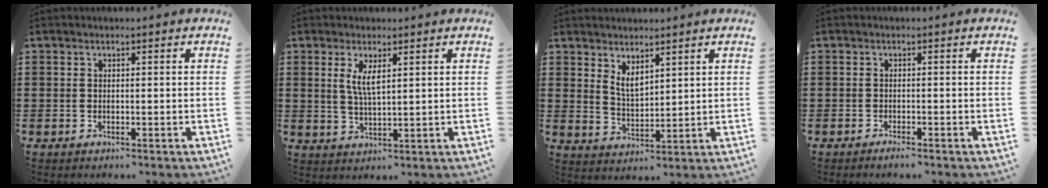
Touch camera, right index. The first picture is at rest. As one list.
[{"total": 3.8, "force": [1.3, 1.0, 3.4], "torque": [-0.072, 0.002, 0.022]}, {"total": 3.4, "force": [2.5, 1.5, 1.8], "torque": [-0.043, 0.001, 0.045]}, {"total": 1.1, "force": [-1.1, 0.0, 0.4], "torque": [-0.009, -0.004, -0.020]}]